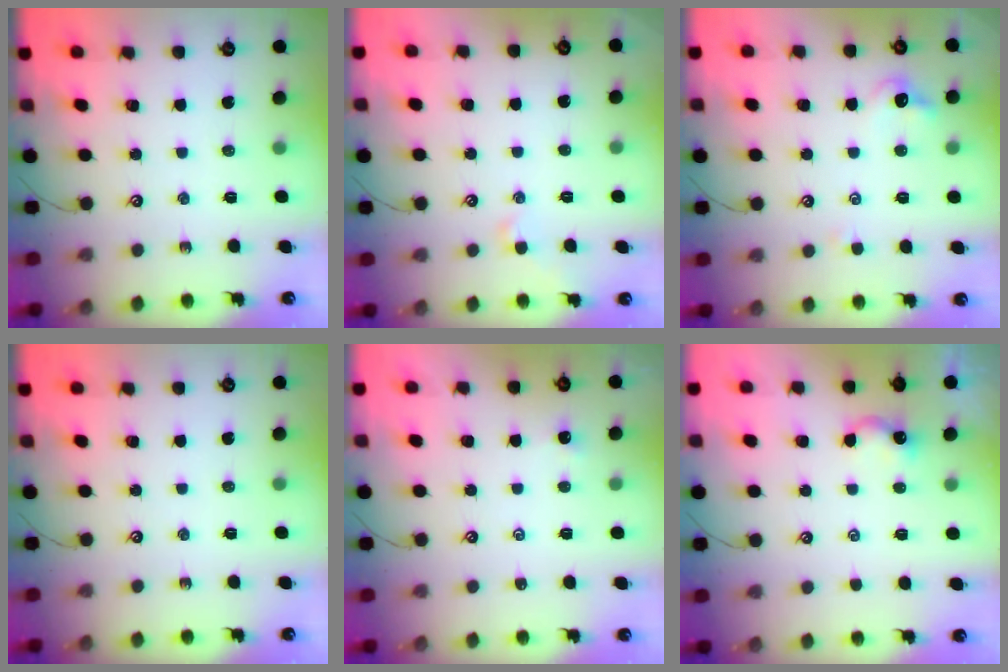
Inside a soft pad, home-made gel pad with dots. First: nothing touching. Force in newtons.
{"total": 1.0, "press": 0.9, "slide": 0.4}
{"total": 2.3, "press": 2.3, "slide": 0.4}
{"total": 0.0}
{"total": 0.7, "press": 0.5, "slide": 0.6}
{"total": 2.6, "press": 2.6, "slide": 0.2}